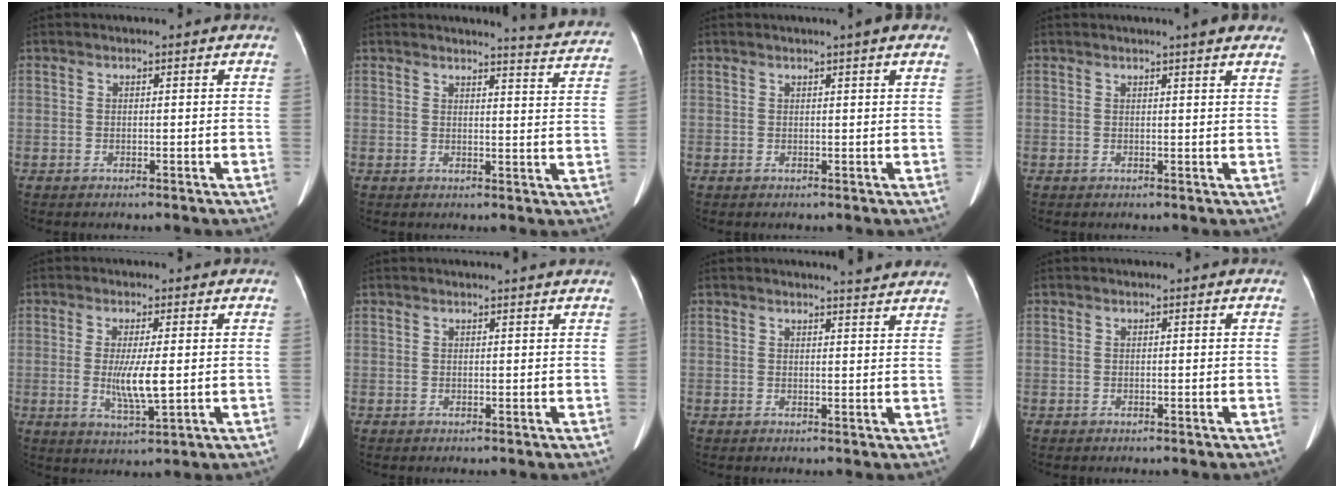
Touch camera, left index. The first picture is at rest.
{"total": 8.9, "force": [8.8, -0.5, 1.1], "torque": [-0.013, -0.052, 0.084]}
{"total": 2.9, "force": [2.0, -0.1, 2.1], "torque": [-0.027, 0.011, 0.022]}
{"total": 4.8, "force": [3.9, 0.2, 2.7], "torque": [-0.033, 0.007, 0.039]}
{"total": 5.9, "force": [-0.5, 0.8, 5.8], "torque": [-0.112, -0.014, -0.009]}
{"total": 2.5, "force": [2.3, -0.5, 0.7], "torque": [-0.012, 0.003, 0.027]}
{"total": 4.4, "force": [4.2, -0.3, 1.2], "torque": [-0.021, -0.006, 0.039]}
{"total": 0.0}